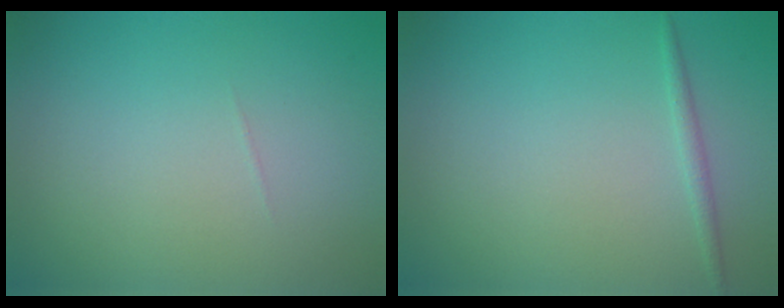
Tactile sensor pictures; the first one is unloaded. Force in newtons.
{"total": 0.9, "press": 0.9, "slide": 0.1}